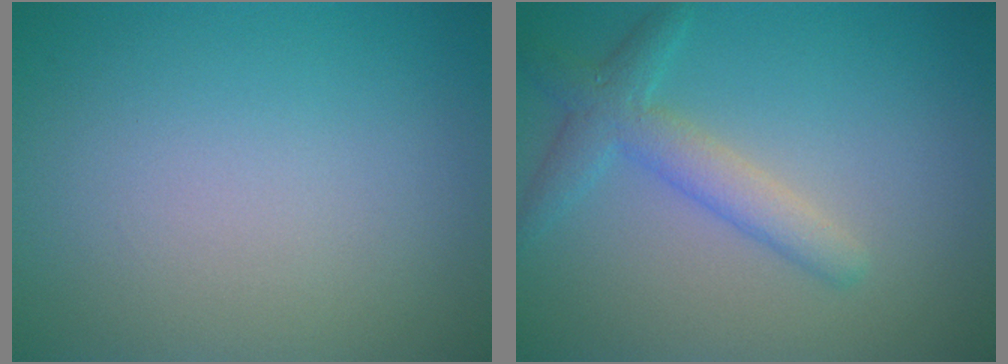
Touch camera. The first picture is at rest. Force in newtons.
{"total": 3.2, "press": 3.2, "slide": 0.0}